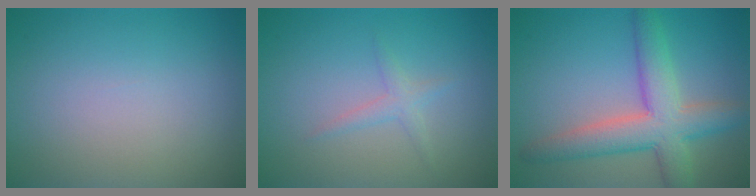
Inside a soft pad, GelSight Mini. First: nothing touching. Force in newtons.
{"total": 1.3, "press": 1.3, "slide": 0.0}
{"total": 6.5, "press": 6.5, "slide": 0.3}